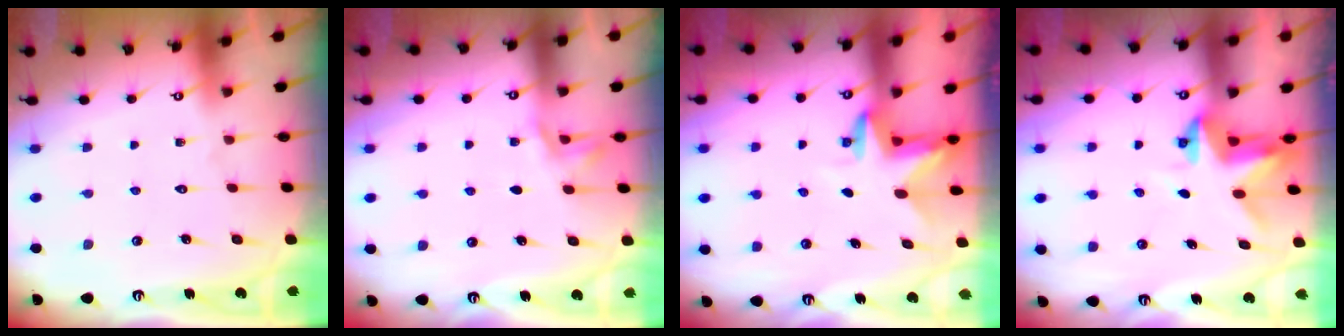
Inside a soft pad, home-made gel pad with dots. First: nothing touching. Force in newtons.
{"total": 3.8, "press": 3.1, "slide": 2.1}
{"total": 3.3, "press": 3.3, "slide": 0.2}
{"total": 3.2, "press": 3.2, "slide": 0.1}